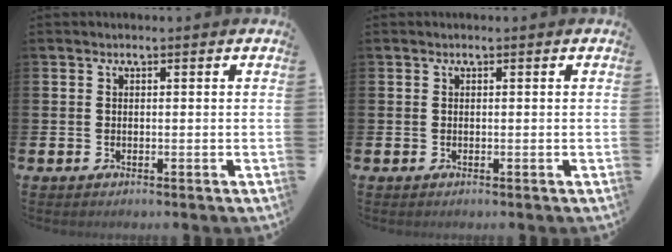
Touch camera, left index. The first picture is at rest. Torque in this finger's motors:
{"motor_torque": [-0.01, 0.00, -0.03, 0.02]}